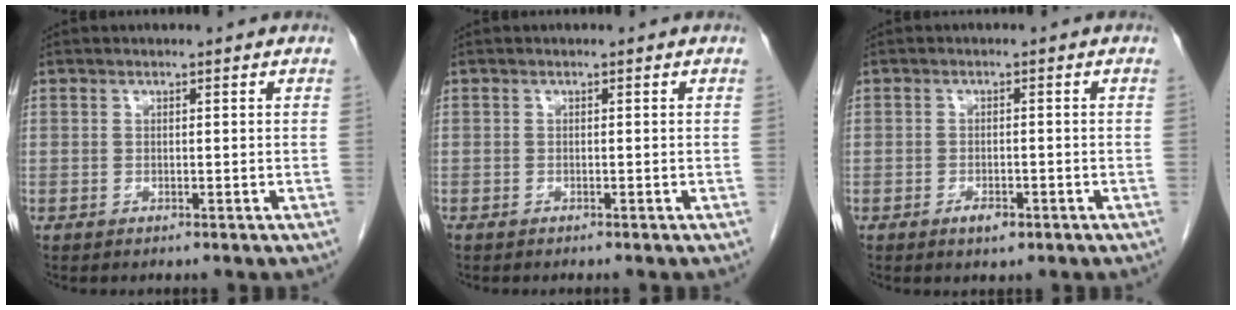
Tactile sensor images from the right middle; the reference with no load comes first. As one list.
[{"total": 0.5, "force": [-0.5, 0.0, 0.2], "torque": [-0.003, 0.000, -0.010]}, {"total": 2.2, "force": [-1.3, 0.9, 1.6], "torque": [-0.027, 0.002, -0.017]}]